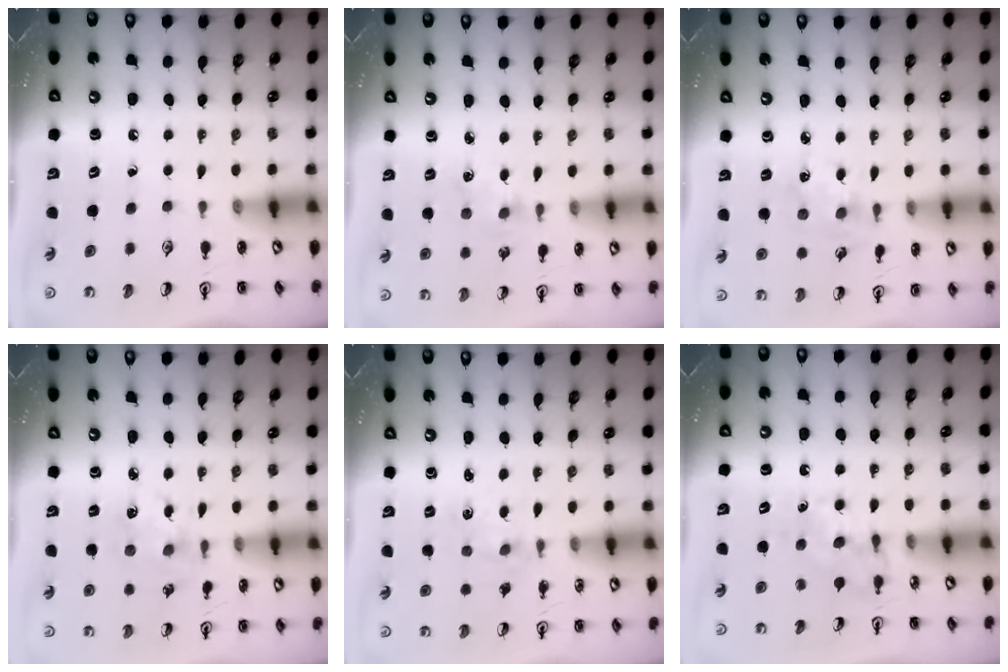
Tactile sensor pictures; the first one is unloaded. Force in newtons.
{"total": 1.9, "press": 1.8, "slide": 0.3}
{"total": 1.7, "press": 1.7, "slide": 0.3}
{"total": 2.9, "press": 2.9, "slide": 0.2}
{"total": 1.1, "press": 1.1, "slide": 0.4}
{"total": 7.3, "press": 7.2, "slide": 0.7}